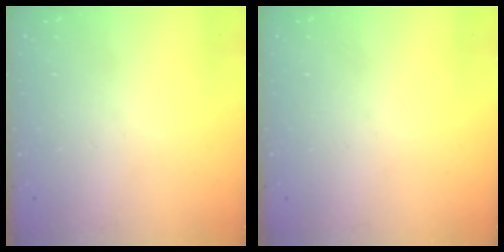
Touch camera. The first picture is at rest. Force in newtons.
{"total": 0.0}